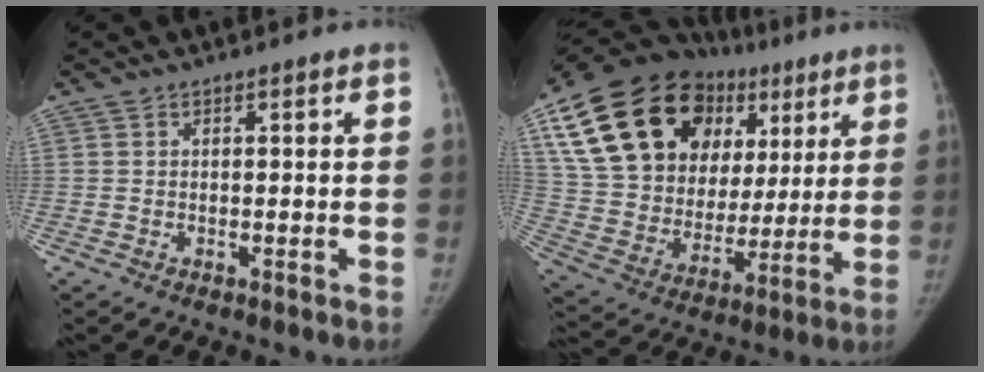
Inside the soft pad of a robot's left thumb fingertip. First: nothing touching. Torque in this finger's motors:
{"motor_torque": [2.45, 2.56, 1.45, -1.32, 0.66]}